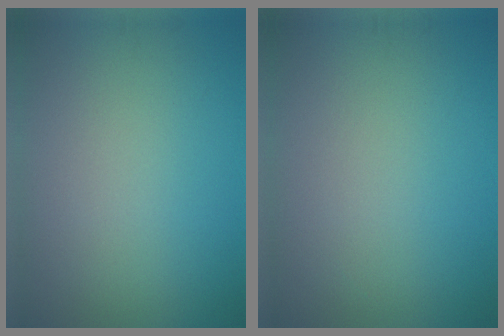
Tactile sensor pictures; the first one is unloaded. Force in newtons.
{"total": 0.0}